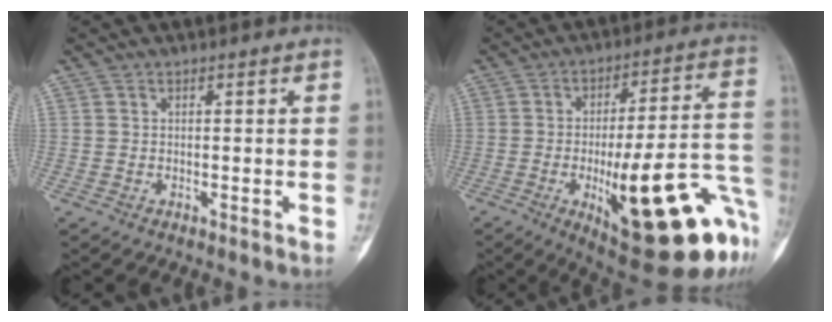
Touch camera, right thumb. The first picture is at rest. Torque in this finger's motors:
{"motor_torque": [0.44, 1.02, 1.70, -1.06, 0.24]}